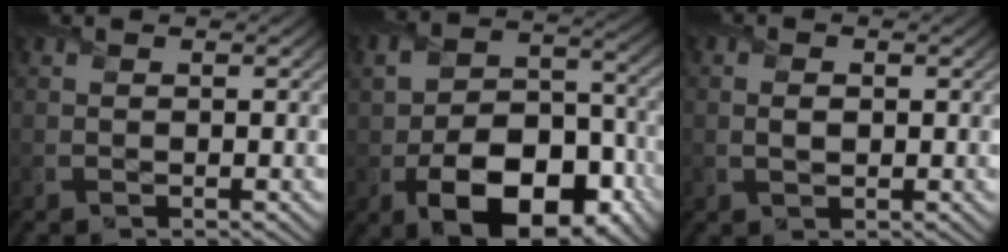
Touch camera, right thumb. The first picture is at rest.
{"total": 14.4, "force": [-5.5, 8.9, 9.9], "torque": [-0.177, -0.042, -0.082]}
{"total": 1.8, "force": [0.0, 1.1, 1.4], "torque": [-0.030, -0.002, 0.002]}